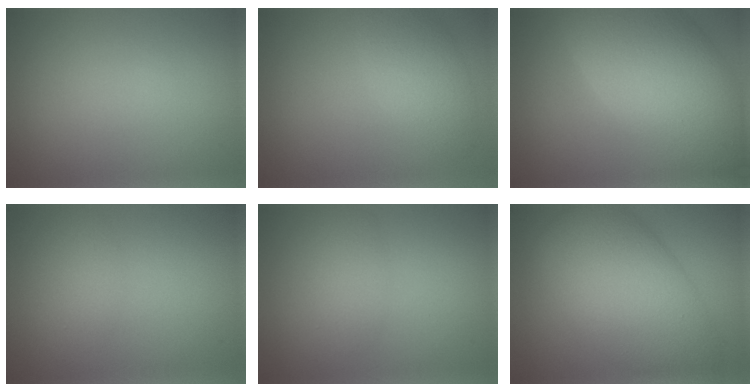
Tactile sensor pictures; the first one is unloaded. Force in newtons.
{"total": 3.5, "press": 3.5, "slide": 0.2}
{"total": 11.8, "press": 11.8, "slide": 0.8}
{"total": 1.4, "press": 1.4, "slide": 0.1}
{"total": 2.1, "press": 2.1, "slide": 0.0}
{"total": 10.8, "press": 10.8, "slide": 0.3}